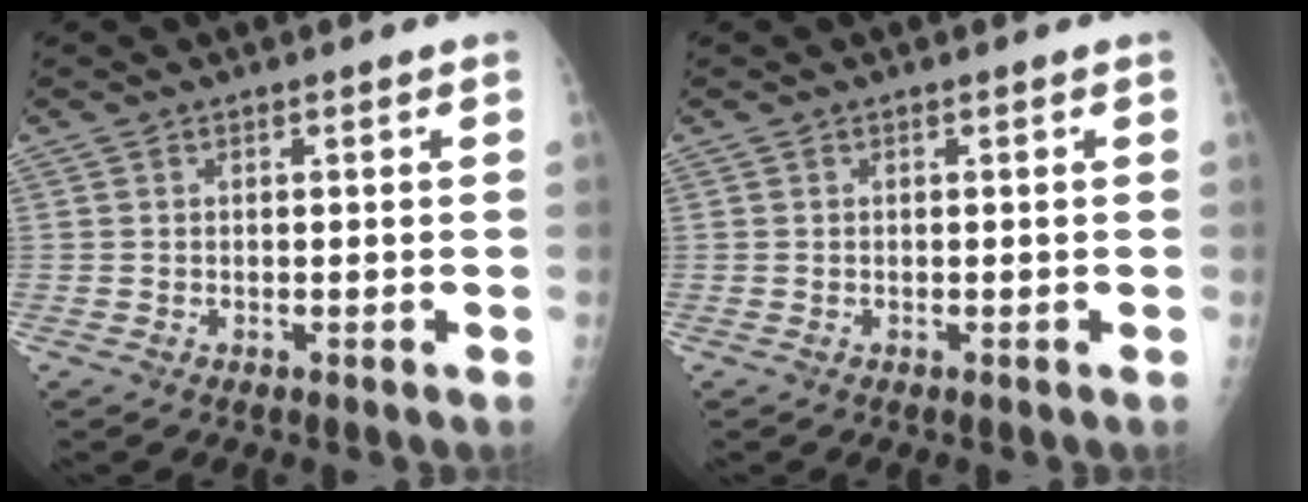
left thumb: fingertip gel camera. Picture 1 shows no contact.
{"total": 0.0}